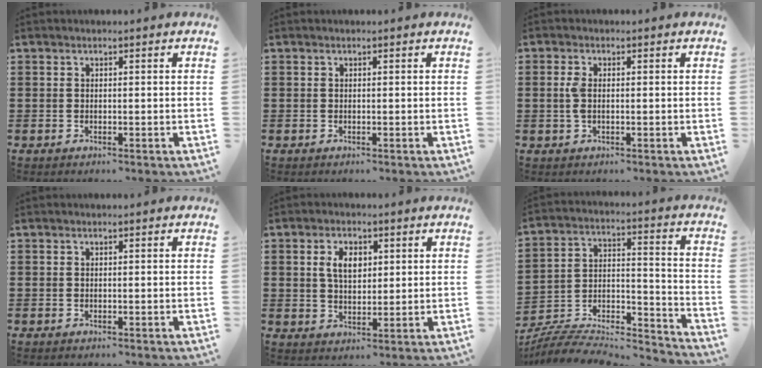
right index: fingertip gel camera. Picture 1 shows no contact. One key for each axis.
{"total": 0.0}
{"total": 2.5, "fx": 0.1, "fy": 1.1, "fz": 2.2, "tx": -0.060, "ty": -0.002, "tz": -0.005}
{"total": 0.0}
{"total": 4.5, "fx": 1.4, "fy": 2.7, "fz": 3.4, "tx": -0.068, "ty": 0.007, "tz": 0.021}
{"total": 7.4, "fx": -6.7, "fy": 2.2, "fz": 2.2, "tx": -0.038, "ty": -0.003, "tz": -0.131}